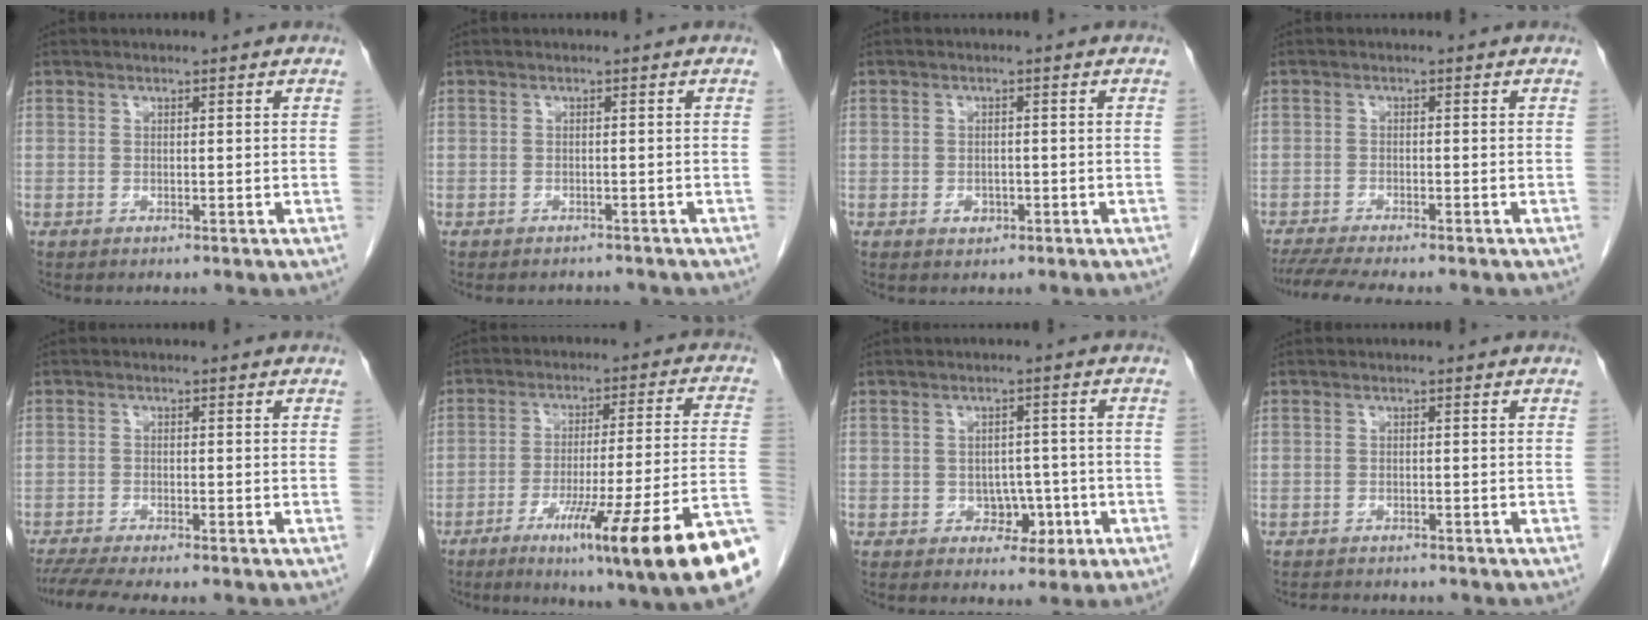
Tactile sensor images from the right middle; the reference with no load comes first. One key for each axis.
{"total": 3.6, "fx": -3.4, "fy": 1.1, "fz": 0.5, "tx": -0.004, "ty": -0.004, "tz": -0.042}
{"total": 1.6, "fx": -0.7, "fy": 1.2, "fz": 0.9, "tx": -0.016, "ty": 0.001, "tz": -0.004}
{"total": 8.4, "fx": -7.2, "fy": 0.5, "fz": 4.3, "tx": -0.065, "ty": -0.016, "tz": -0.112}
{"total": 7.5, "fx": -6.4, "fy": 0.2, "fz": 3.8, "tx": -0.060, "ty": -0.016, "tz": -0.103}
{"total": 21.4, "fx": -11.4, "fy": -0.1, "fz": 18.1, "tx": -0.197, "ty": -0.025, "tz": -0.174}
{"total": 3.9, "fx": -1.4, "fy": 2.8, "fz": 2.3, "tx": -0.023, "ty": 0.008, "tz": -0.012}
{"total": 5.0, "fx": -4.5, "fy": 1.4, "fz": 1.6, "tx": -0.026, "ty": -0.007, "tz": -0.059}